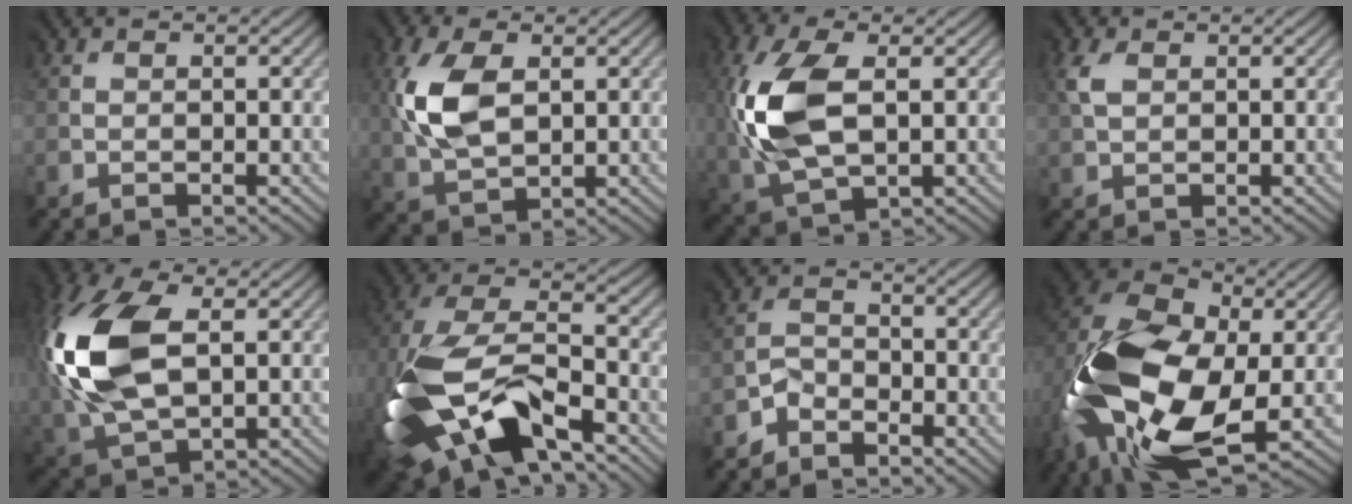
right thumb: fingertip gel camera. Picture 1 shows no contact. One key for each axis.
{"total": 8.5, "fx": 2.1, "fy": 5.2, "fz": 6.4, "tx": -0.176, "ty": 0.008, "tz": 0.040}
{"total": 11.0, "fx": 1.2, "fy": 6.3, "fz": 9.0, "tx": -0.239, "ty": 0.011, "tz": 0.026}
{"total": 3.1, "fx": 1.5, "fy": 2.0, "fz": 1.7, "tx": -0.048, "ty": 0.008, "tz": 0.027}
{"total": 15.5, "fx": 2.7, "fy": 9.4, "fz": 12.0, "tx": -0.314, "ty": 0.009, "tz": 0.054}
{"total": 14.7, "fx": -5.8, "fy": 7.6, "fz": 11.2, "tx": -0.279, "ty": -0.032, "tz": -0.104}
{"total": 2.9, "fx": -2.7, "fy": 0.7, "fz": -0.7, "tx": 0.007, "ty": 0.001, "tz": -0.063}
{"total": 17.2, "fx": -2.6, "fy": 11.6, "fz": 12.4, "tx": -0.297, "ty": -0.034, "tz": -0.035}